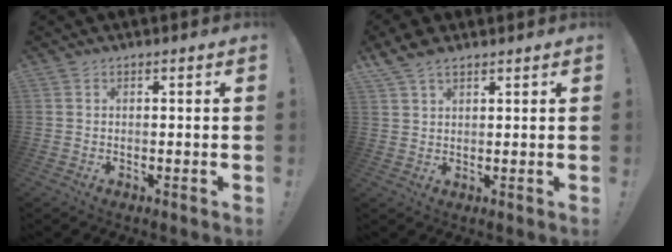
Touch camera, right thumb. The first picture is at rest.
{"total": 5.1, "force": [3.8, 2.2, 2.5], "torque": [-0.038, -0.018, 0.073]}